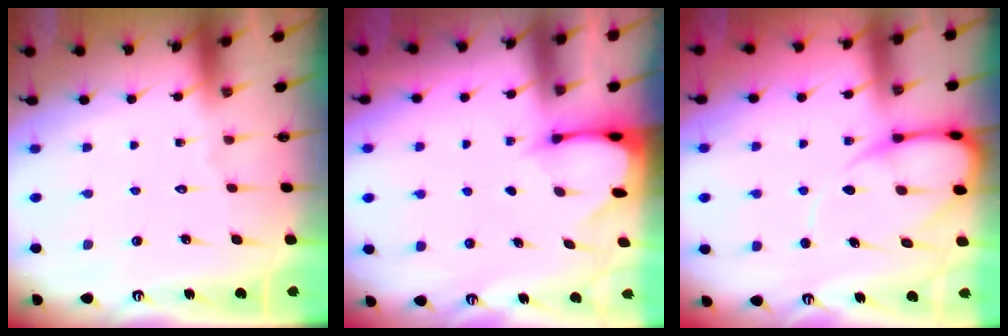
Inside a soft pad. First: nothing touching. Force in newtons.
{"total": 2.5, "press": 2.5, "slide": 0.3}
{"total": 8.7, "press": 8.6, "slide": 1.2}